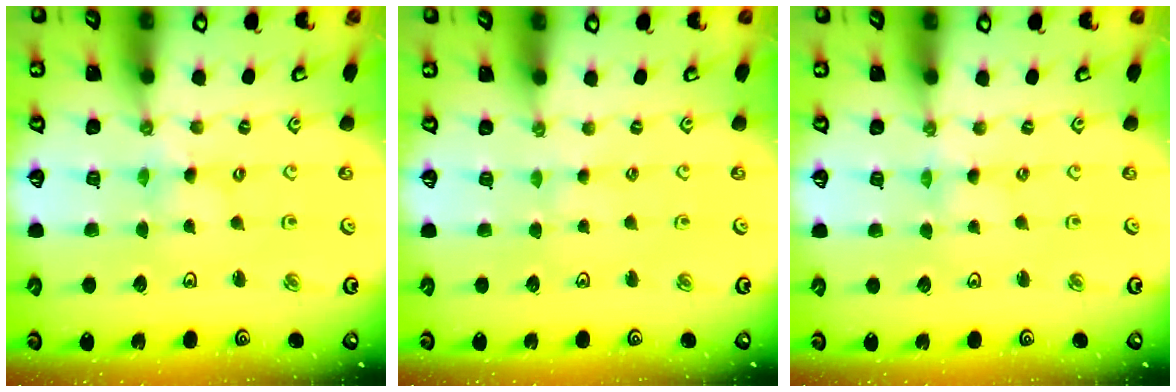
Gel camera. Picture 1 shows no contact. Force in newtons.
{"total": 1.0, "press": 1.0, "slide": 0.2}
{"total": 0.0}